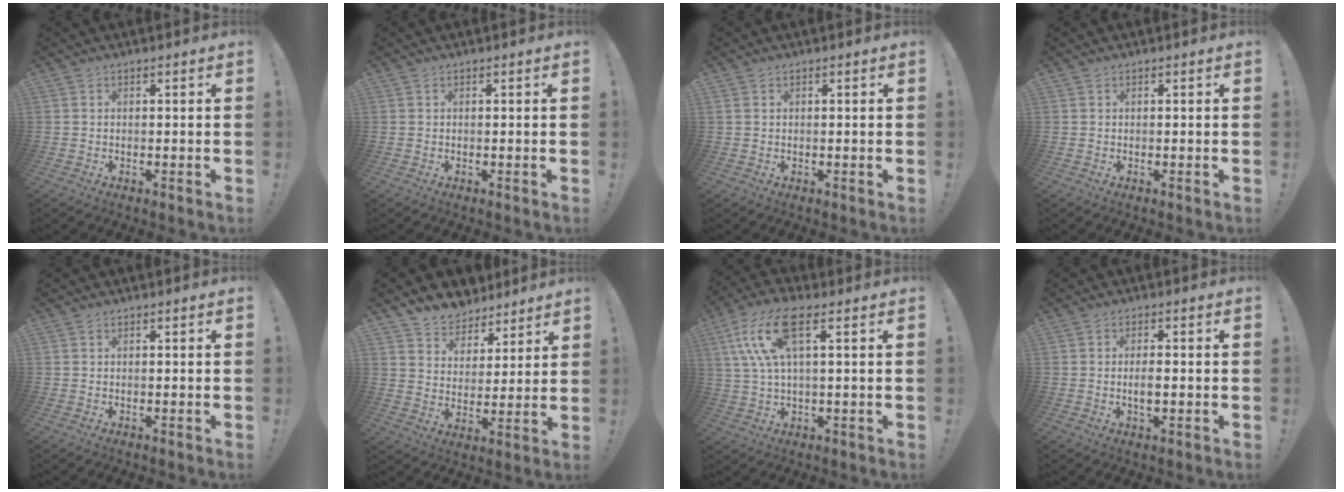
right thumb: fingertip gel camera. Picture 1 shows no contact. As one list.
[{"total": 0.0}, {"total": 0.9, "force": [0.4, 0.7, 0.4], "torque": [-0.013, 0.004, 0.008]}, {"total": 0.0}, {"total": 0.0}, {"total": 7.5, "force": [5.9, 4.6, 0.6], "torque": [-0.017, -0.053, 0.117]}, {"total": 13.6, "force": [5.0, 4.9, 11.7], "torque": [-0.224, -0.001, 0.090]}, {"total": 3.2, "force": [-0.6, 1.0, 3.0], "torque": [-0.035, -0.003, -0.013]}]